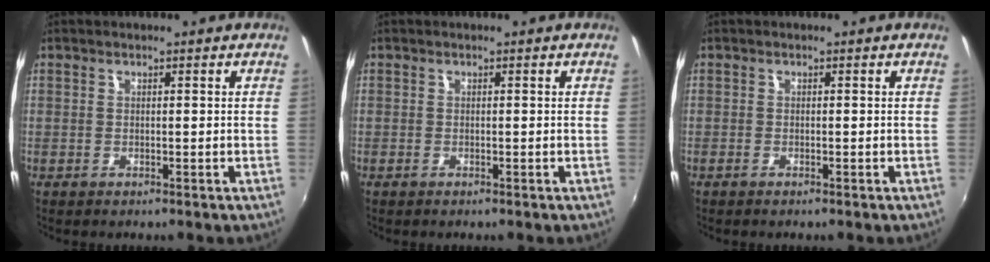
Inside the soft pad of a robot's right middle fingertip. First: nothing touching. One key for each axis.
{"total": 0.5, "fx": -0.4, "fy": 0.2, "fz": 0.3, "tx": -0.006, "ty": -0.003, "tz": -0.009}
{"total": 0.8, "fx": -0.7, "fy": 0.2, "fz": 0.4, "tx": -0.008, "ty": -0.003, "tz": -0.014}